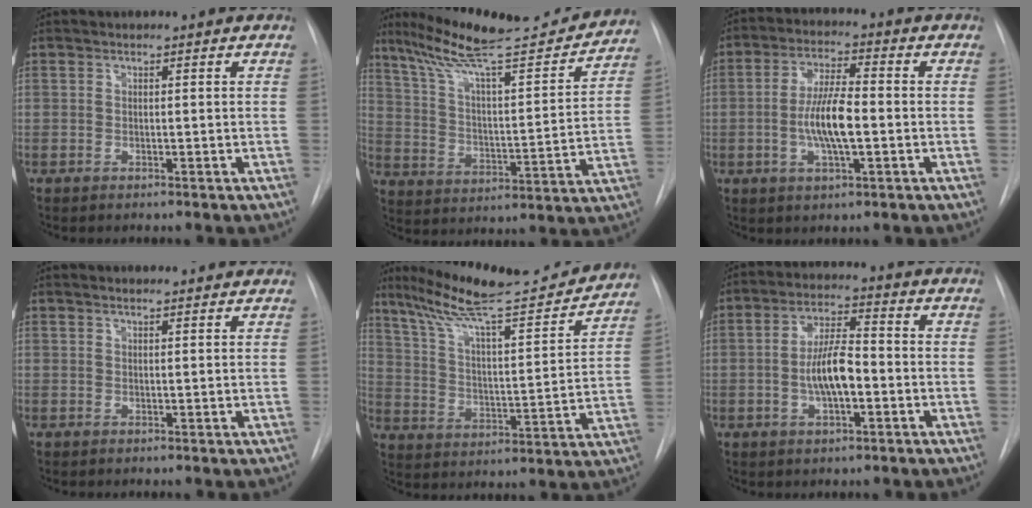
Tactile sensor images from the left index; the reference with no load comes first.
{"total": 23.8, "force": [21.1, 2.3, 10.7], "torque": [-0.176, -0.019, 0.307]}
{"total": 8.5, "force": [-1.3, 1.9, 8.1], "torque": [-0.161, 0.002, -0.028]}
{"total": 3.0, "force": [2.9, 0.4, 0.7], "torque": [-0.016, 0.016, 0.033]}
{"total": 22.7, "force": [20.2, 1.9, 10.1], "torque": [-0.167, -0.017, 0.295]}
{"total": 7.8, "force": [-1.5, 2.5, 7.3], "torque": [-0.146, 0.010, -0.030]}